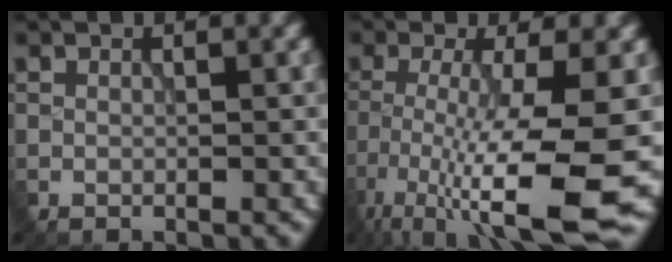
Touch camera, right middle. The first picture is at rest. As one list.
[{"total": 9.7, "force": [-4.5, 1.6, 8.5], "torque": [-0.153, -0.012, -0.081]}]